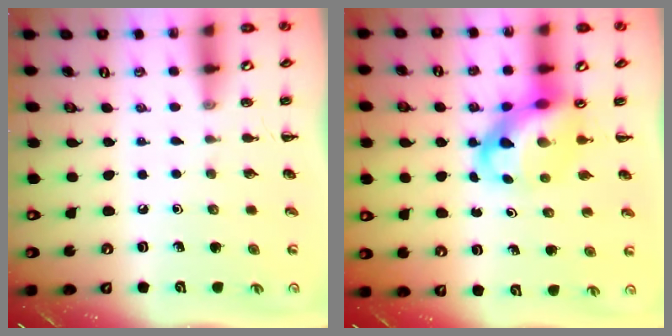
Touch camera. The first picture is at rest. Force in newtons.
{"total": 8.4, "press": 8.1, "slide": 2.4}